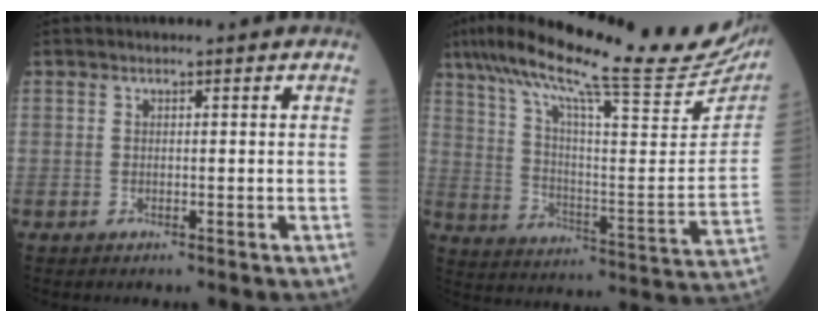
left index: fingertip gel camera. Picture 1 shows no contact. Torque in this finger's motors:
{"motor_torque": [0.61, -1.53, 0.58, 0.16]}